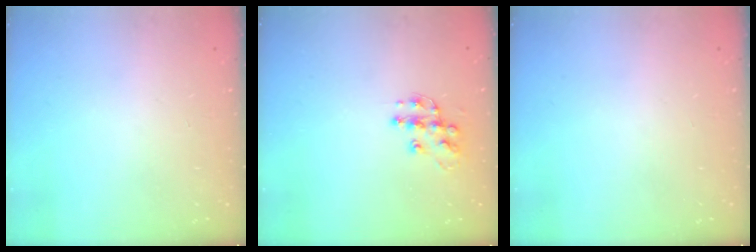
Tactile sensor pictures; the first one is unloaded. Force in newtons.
{"total": 10.7, "press": 10.7, "slide": 0.6}
{"total": 0.0}